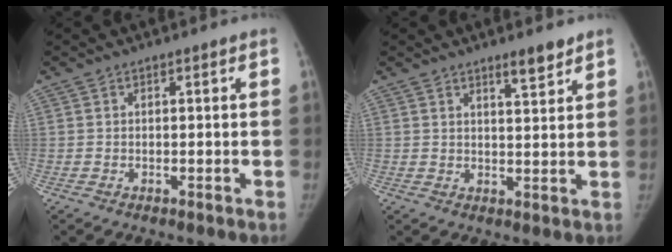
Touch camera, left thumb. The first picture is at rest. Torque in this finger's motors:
{"motor_torque": [0.50, 0.09, 0.03, -0.59, 0.08]}